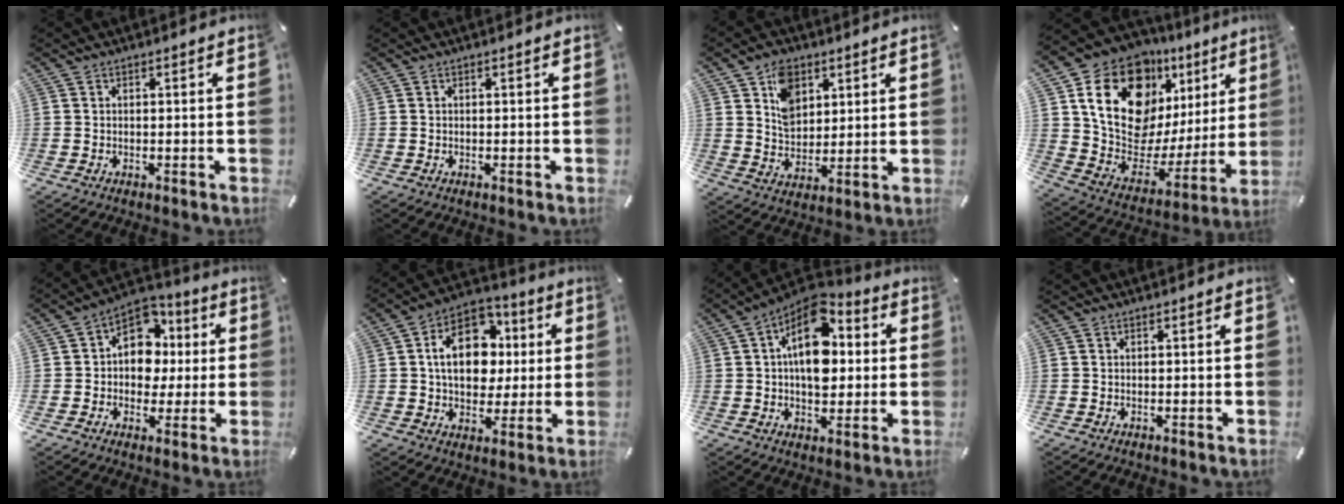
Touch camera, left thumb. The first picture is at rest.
{"total": 0.0}
{"total": 8.6, "force": [4.4, 6.6, 3.4], "torque": [-0.058, -0.006, 0.082]}
{"total": 19.5, "force": [11.1, 12.4, 10.2], "torque": [-0.175, -0.088, 0.196]}
{"total": 11.6, "force": [1.6, 10.0, 5.5], "torque": [-0.090, -0.008, 0.031]}
{"total": 16.0, "force": [2.0, 12.0, 10.4], "torque": [-0.178, 0.006, 0.037]}
{"total": 16.2, "force": [3.1, 10.6, 11.8], "torque": [-0.186, -0.025, 0.054]}
{"total": 0.0}